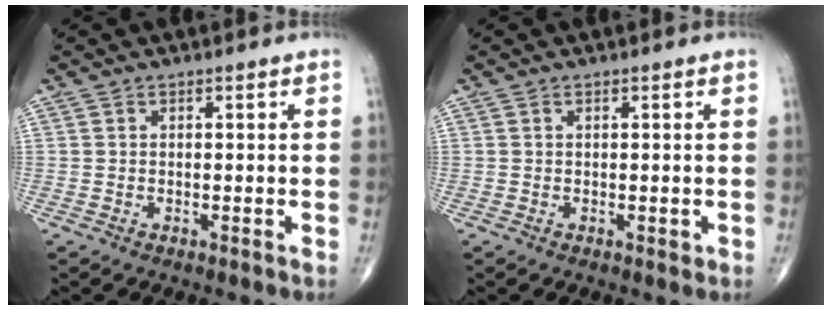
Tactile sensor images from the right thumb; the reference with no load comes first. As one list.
[{"total": 0.6, "force": [0.0, 0.3, 0.5], "torque": [-0.003, 0.000, 0.003]}]